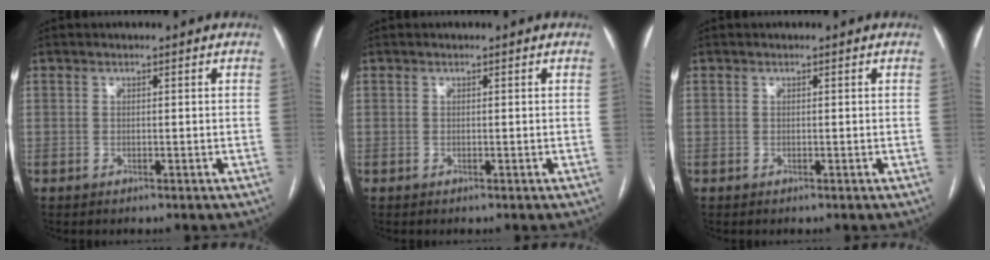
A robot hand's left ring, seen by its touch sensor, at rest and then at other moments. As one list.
[{"total": 0.0}, {"total": 0.0}]